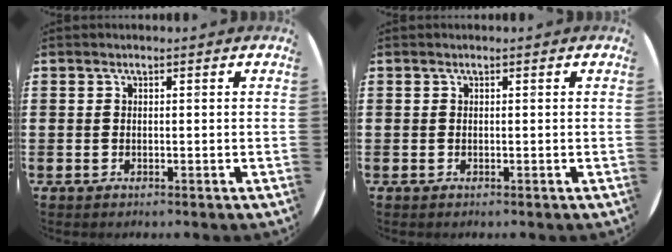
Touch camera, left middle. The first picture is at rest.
{"total": 0.0}